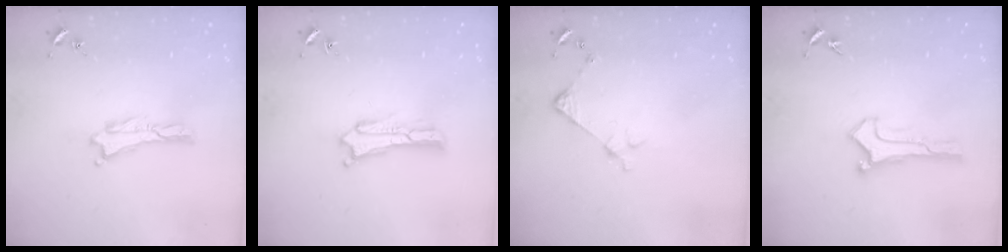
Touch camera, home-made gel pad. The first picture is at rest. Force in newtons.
{"total": 1.2, "press": 1.2, "slide": 0.2}
{"total": 3.8, "press": 3.7, "slide": 0.3}
{"total": 0.0}